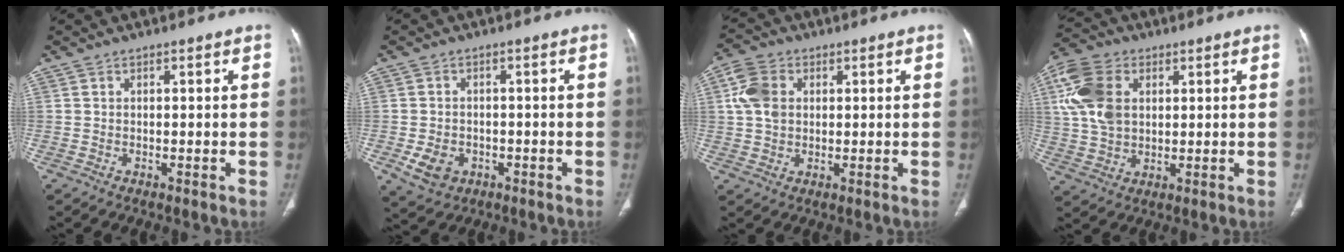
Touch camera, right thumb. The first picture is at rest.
{"total": 5.7, "force": [-2.0, 4.5, 2.9], "torque": [-0.048, 0.008, -0.022]}
{"total": 6.9, "force": [1.4, 5.2, 4.3], "torque": [-0.083, 0.008, 0.025]}
{"total": 12.8, "force": [3.4, 8.8, 8.6], "torque": [-0.171, 0.006, 0.065]}